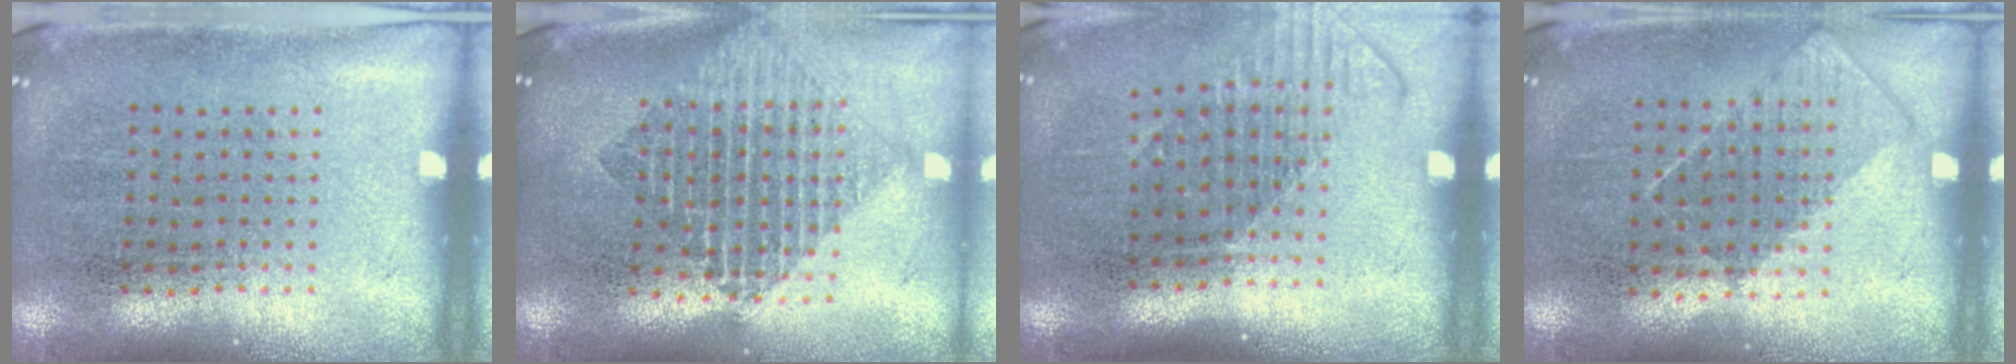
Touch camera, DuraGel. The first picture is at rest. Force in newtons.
{"total": 1.9, "press": 1.5, "slide": 1.1}
{"total": 1.6, "press": 1.2, "slide": 1.0}
{"total": 0.9, "press": 0.7, "slide": 0.5}